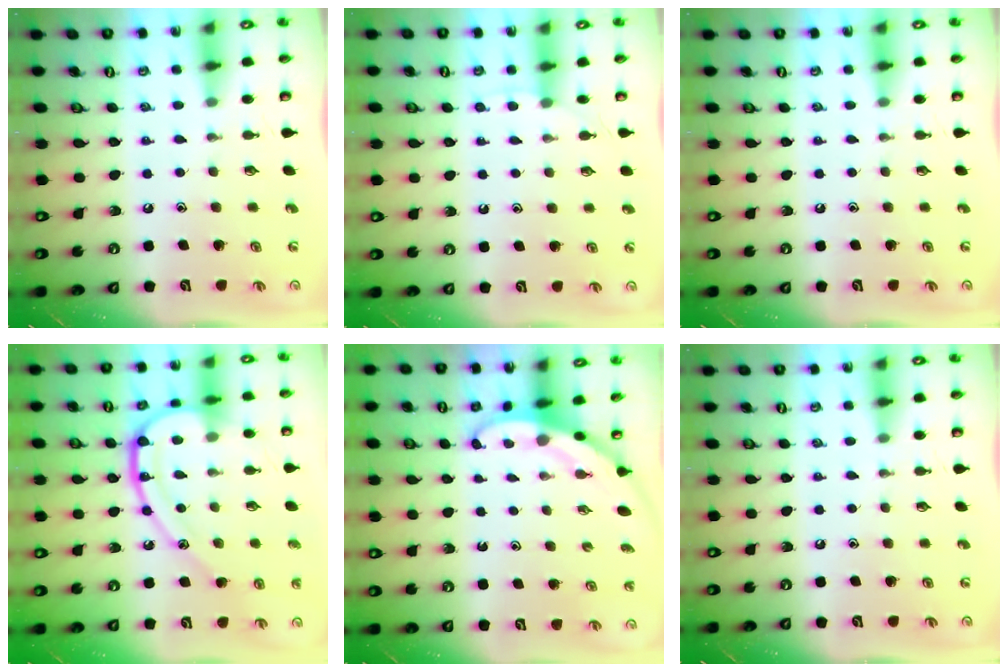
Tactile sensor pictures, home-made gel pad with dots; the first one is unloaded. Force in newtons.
{"total": 3.5, "press": 3.5, "slide": 0.4}
{"total": 0.0}
{"total": 16.9, "press": 16.8, "slide": 1.3}
{"total": 3.4, "press": 3.4, "slide": 0.2}
{"total": 0.0}